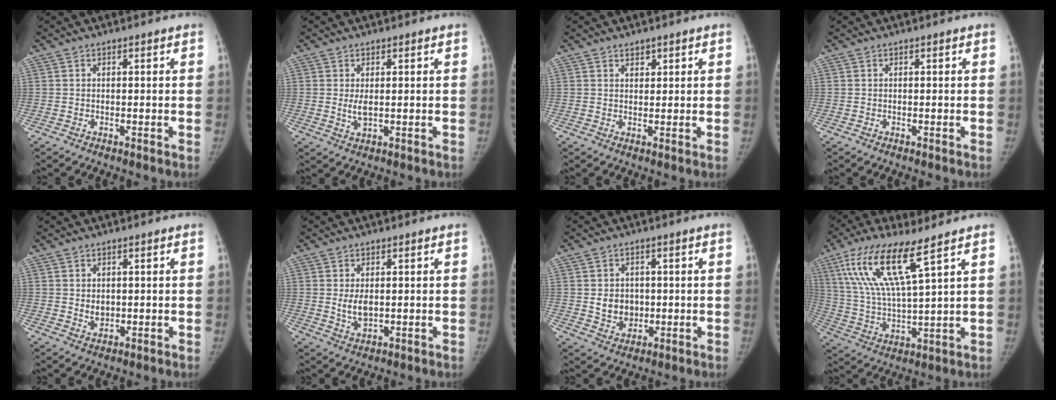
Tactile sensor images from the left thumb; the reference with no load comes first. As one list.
[{"total": 2.6, "force": [0.3, 1.2, 2.3], "torque": [-0.042, -0.008, 0.012]}, {"total": 1.8, "force": [1.3, 1.1, 0.7], "torque": [0.002, -0.008, 0.020]}, {"total": 0.0}, {"total": 2.8, "force": [0.3, 2.2, 1.8], "torque": [-0.019, -0.006, 0.013]}, {"total": 4.2, "force": [0.4, 2.5, 3.4], "torque": [-0.056, -0.011, 0.015]}, {"total": 6.1, "force": [0.2, 5.2, 3.3], "torque": [-0.024, -0.003, 0.014]}, {"total": 15.7, "force": [8.4, 2.9, 12.9], "torque": [-0.270, -0.032, 0.170]}]